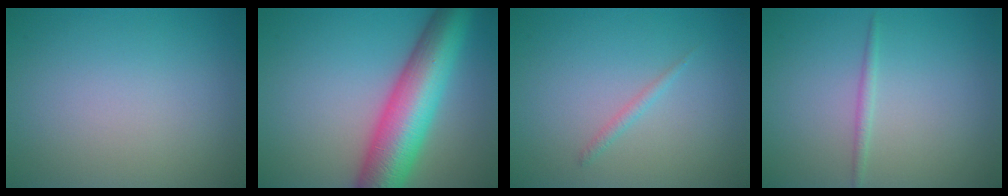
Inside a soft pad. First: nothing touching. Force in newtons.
{"total": 10.2, "press": 10.2, "slide": 0.4}
{"total": 0.9, "press": 0.9, "slide": 0.0}
{"total": 0.9, "press": 0.9, "slide": 0.0}